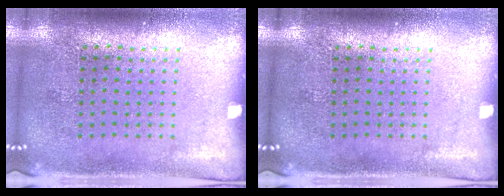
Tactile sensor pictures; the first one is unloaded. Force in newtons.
{"total": 0.0}